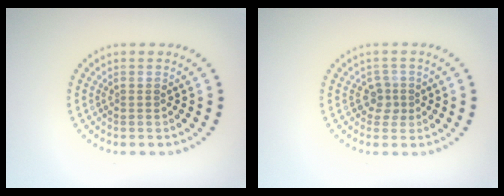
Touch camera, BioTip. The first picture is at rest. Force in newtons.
{"total": 1.6, "press": 1.3, "slide": 1.0}